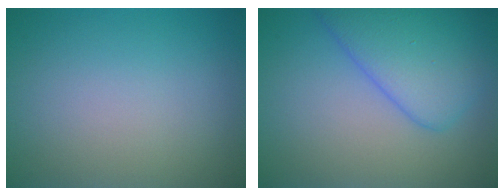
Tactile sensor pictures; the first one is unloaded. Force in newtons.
{"total": 6.1, "press": 6.1, "slide": 0.1}